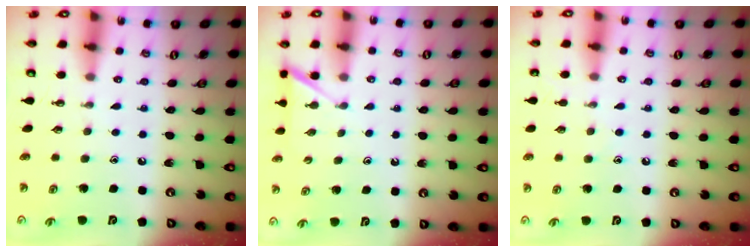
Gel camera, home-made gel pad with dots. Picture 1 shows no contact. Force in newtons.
{"total": 3.7, "press": 3.7, "slide": 0.4}
{"total": 4.5, "press": 4.5, "slide": 0.4}